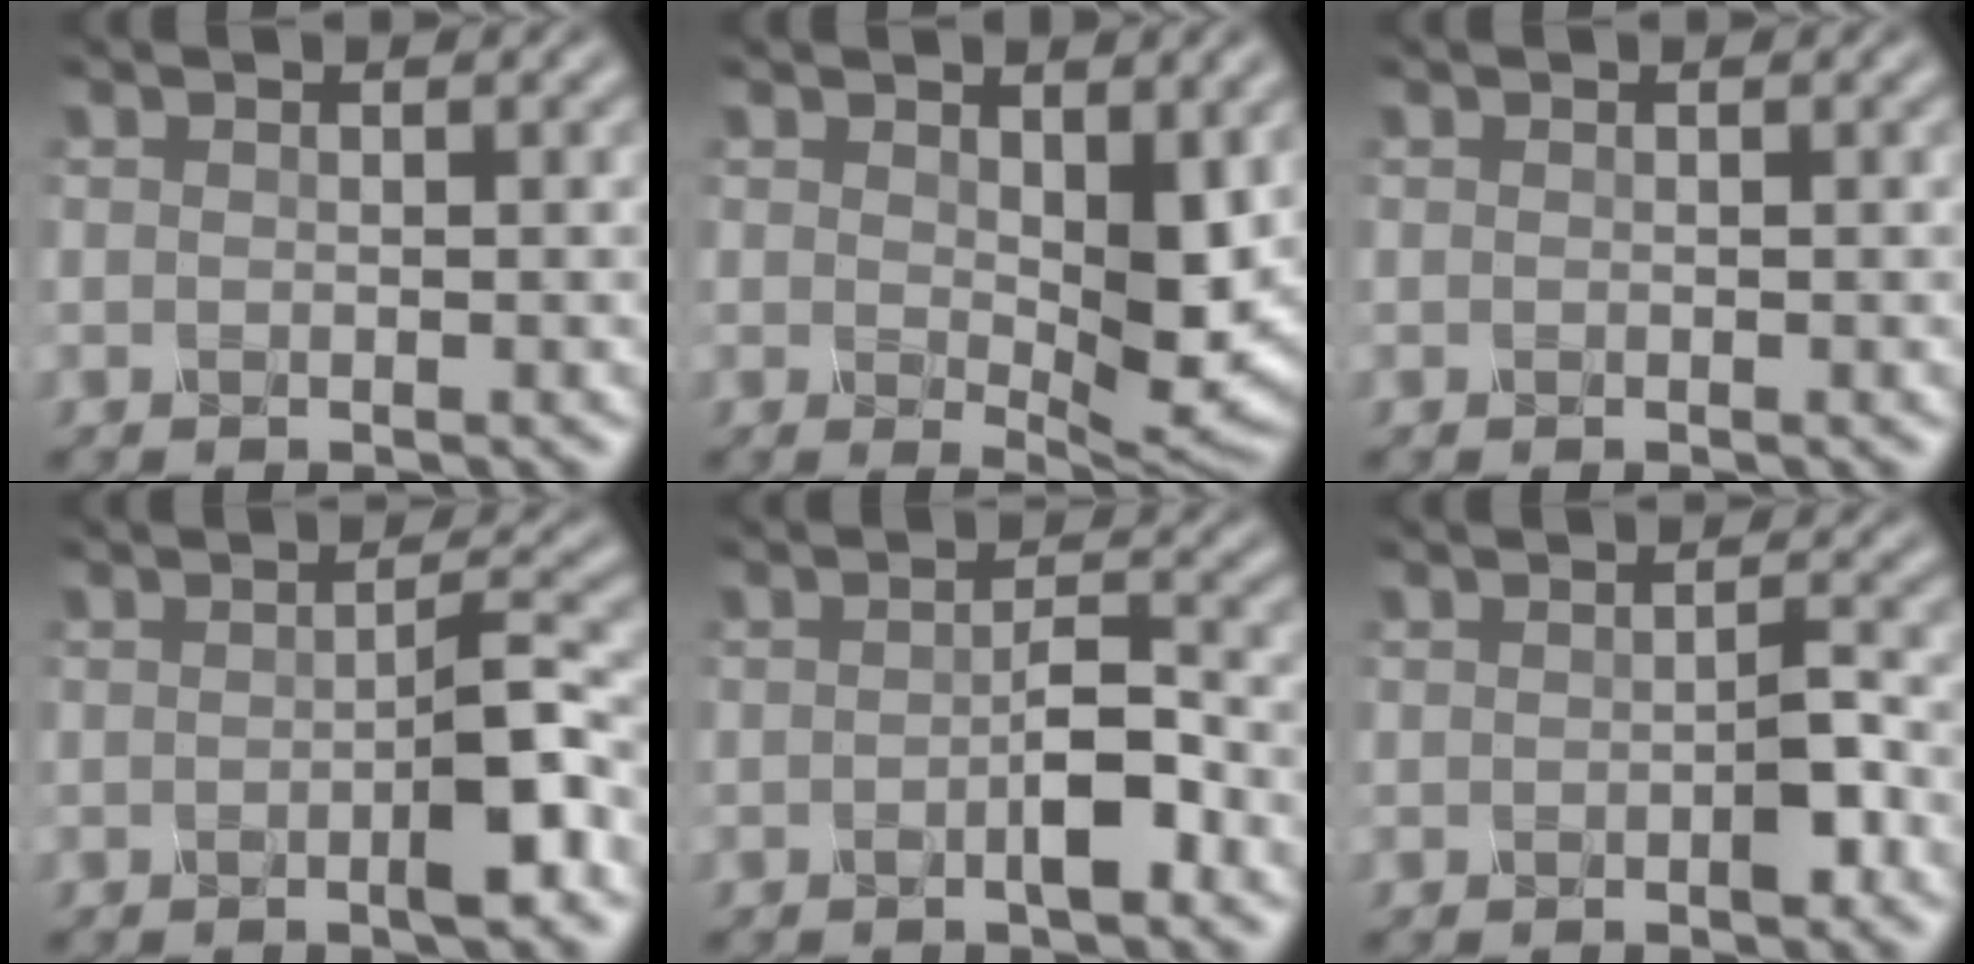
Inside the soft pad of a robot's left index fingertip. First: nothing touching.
{"total": 5.3, "force": [0.7, 2.3, 4.7], "torque": [-0.085, -0.009, 0.017]}
{"total": 0.0}
{"total": 3.3, "force": [-1.1, 0.4, 3.1], "torque": [-0.052, 0.010, -0.024]}
{"total": 2.4, "force": [-1.0, 0.5, 2.1], "torque": [-0.043, 0.009, -0.021]}
{"total": 1.6, "force": [-0.8, 0.3, 1.4], "torque": [-0.027, 0.006, -0.014]}